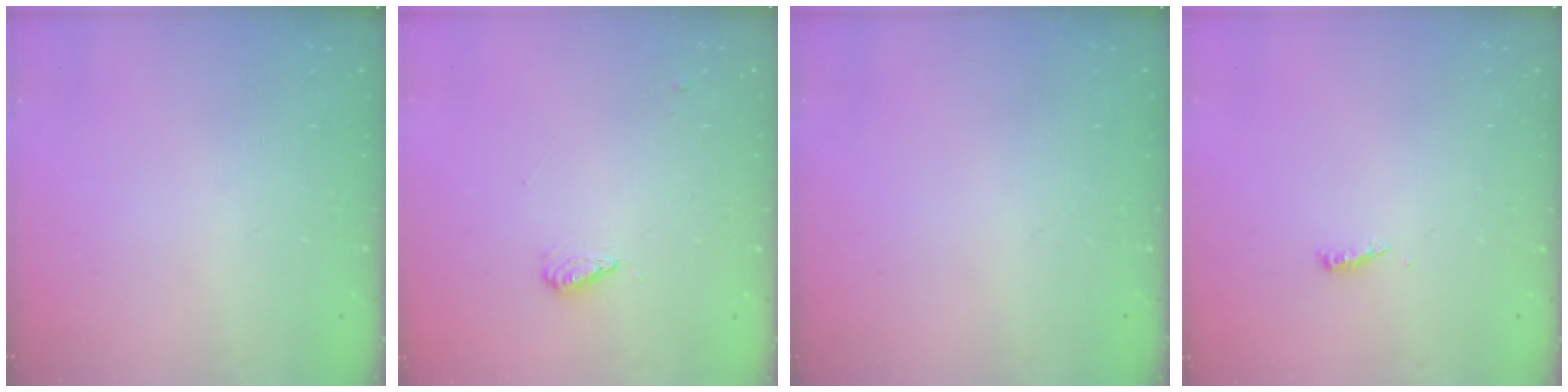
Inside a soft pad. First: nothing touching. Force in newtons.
{"total": 3.9, "press": 3.8, "slide": 0.4}
{"total": 0.0}
{"total": 3.6, "press": 3.6, "slide": 0.4}